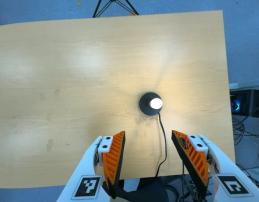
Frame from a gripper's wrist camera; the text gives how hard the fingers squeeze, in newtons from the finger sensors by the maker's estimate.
{"total": 0.0}